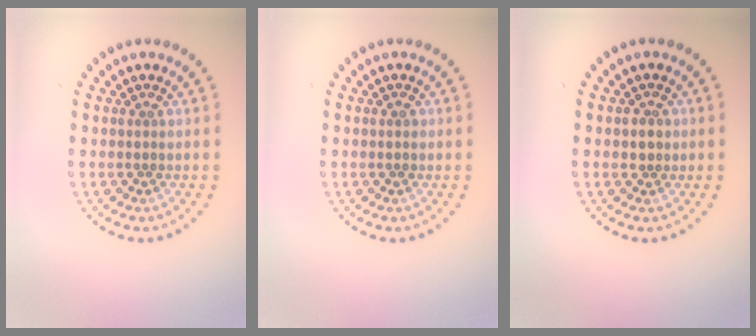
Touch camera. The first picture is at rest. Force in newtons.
{"total": 0.8, "press": 0.8, "slide": 0.1}
{"total": 1.3, "press": 1.2, "slide": 0.5}